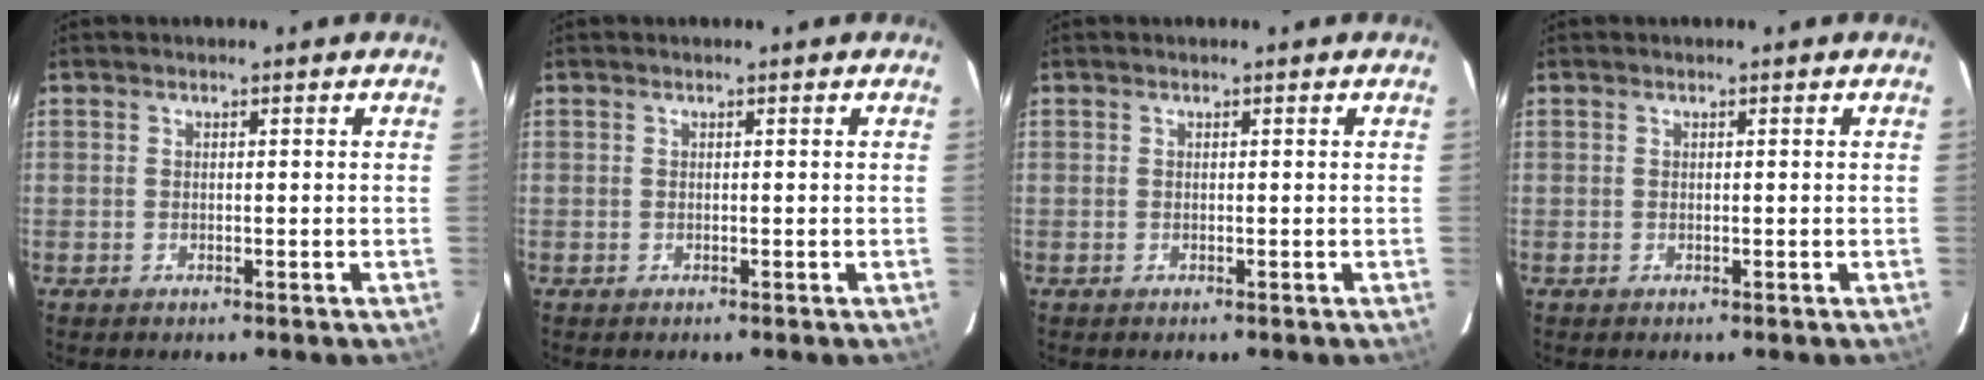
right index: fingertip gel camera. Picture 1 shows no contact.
{"total": 0.0}
{"total": 0.0}
{"total": 0.0}